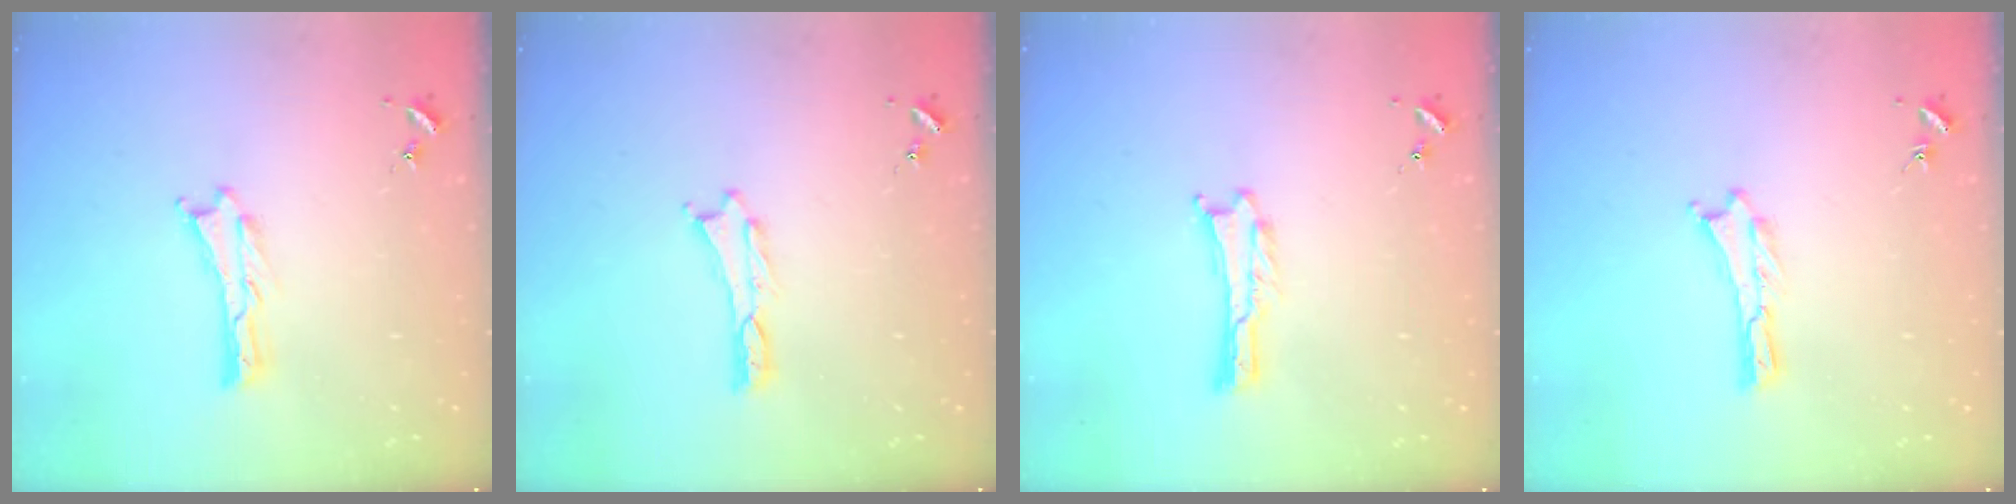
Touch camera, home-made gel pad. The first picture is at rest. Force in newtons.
{"total": 0.0}
{"total": 0.0}
{"total": 0.0}